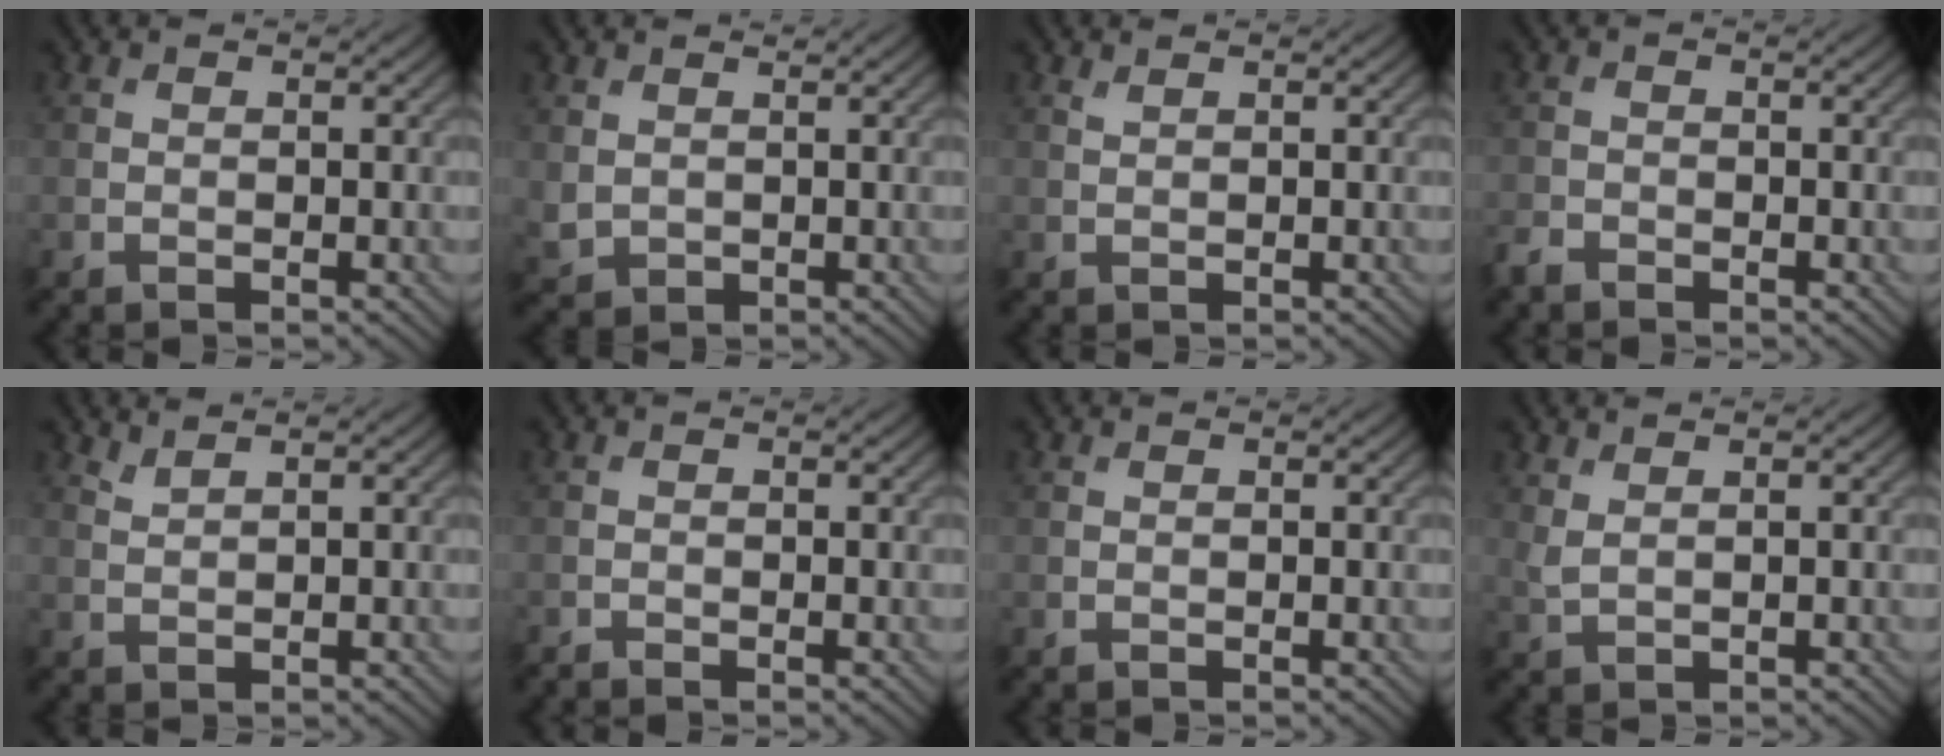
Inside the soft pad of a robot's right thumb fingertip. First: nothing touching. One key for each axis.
{"total": 2.0, "fx": 1.0, "fy": 1.5, "fz": 0.8, "tx": -0.026, "ty": -0.003, "tz": 0.024}
{"total": 0.6, "fx": 0.6, "fy": 0.1, "fz": 0.3, "tx": -0.008, "ty": 0.001, "tz": 0.014}
{"total": 1.7, "fx": -1.4, "fy": 0.7, "fz": 0.5, "tx": -0.013, "ty": -0.004, "tz": -0.036}
{"total": 1.4, "fx": 1.3, "fy": 0.1, "fz": 0.5, "tx": -0.015, "ty": 0.004, "tz": 0.030}
{"total": 0.6, "fx": -0.6, "fy": 0.0, "fz": 0.0, "tx": 0.002, "ty": -0.001, "tz": -0.014}
{"total": 0.0}
{"total": 1.6, "fx": 1.0, "fy": 0.4, "fz": 1.1, "tx": -0.033, "ty": 0.000, "tz": 0.025}